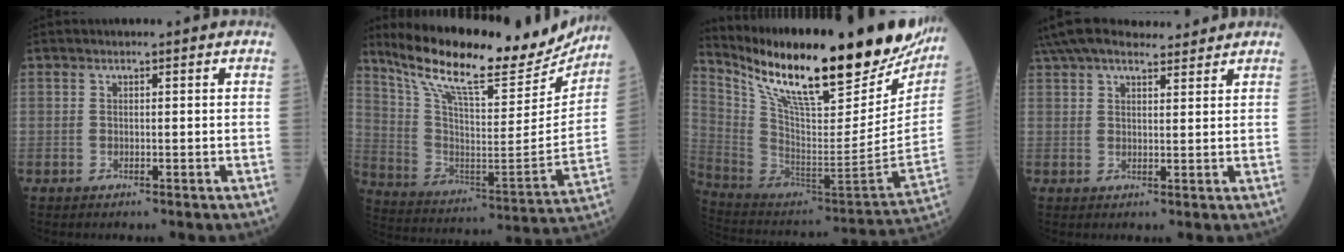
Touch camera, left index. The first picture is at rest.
{"total": 24.5, "force": [21.2, 4.7, 11.2], "torque": [-0.197, -0.036, 0.322]}
{"total": 32.2, "force": [24.3, 7.1, 20.0], "torque": [-0.339, -0.039, 0.367]}
{"total": 12.9, "force": [11.6, 2.9, 4.8], "torque": [-0.087, 0.047, 0.184]}